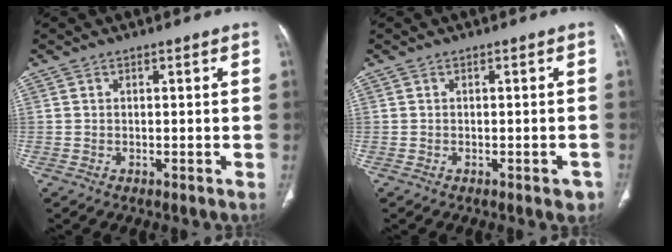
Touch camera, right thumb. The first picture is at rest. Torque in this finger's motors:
{"motor_torque": [0.55, 0.33, 0.55, -0.72, 0.09]}